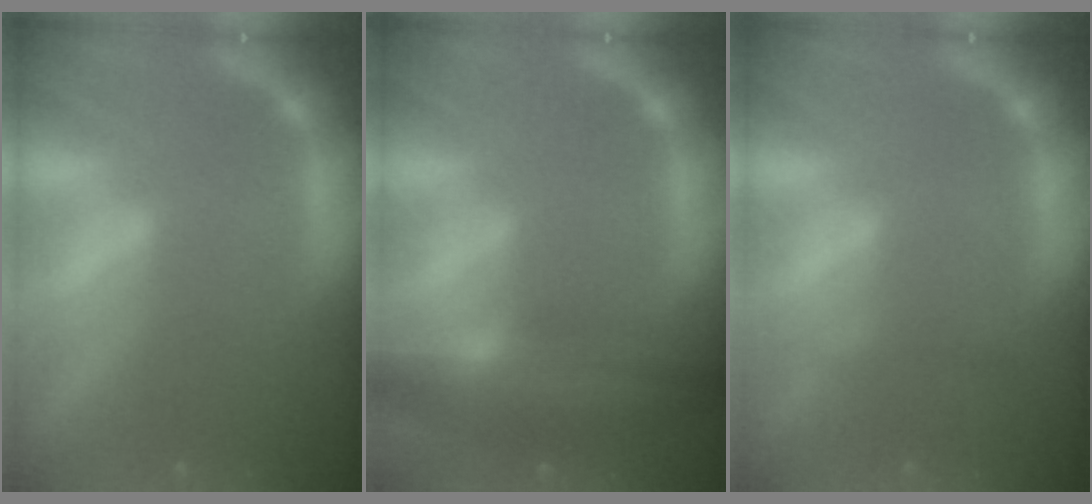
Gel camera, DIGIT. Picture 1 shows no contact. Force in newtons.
{"total": 8.0}
{"total": 0.9}